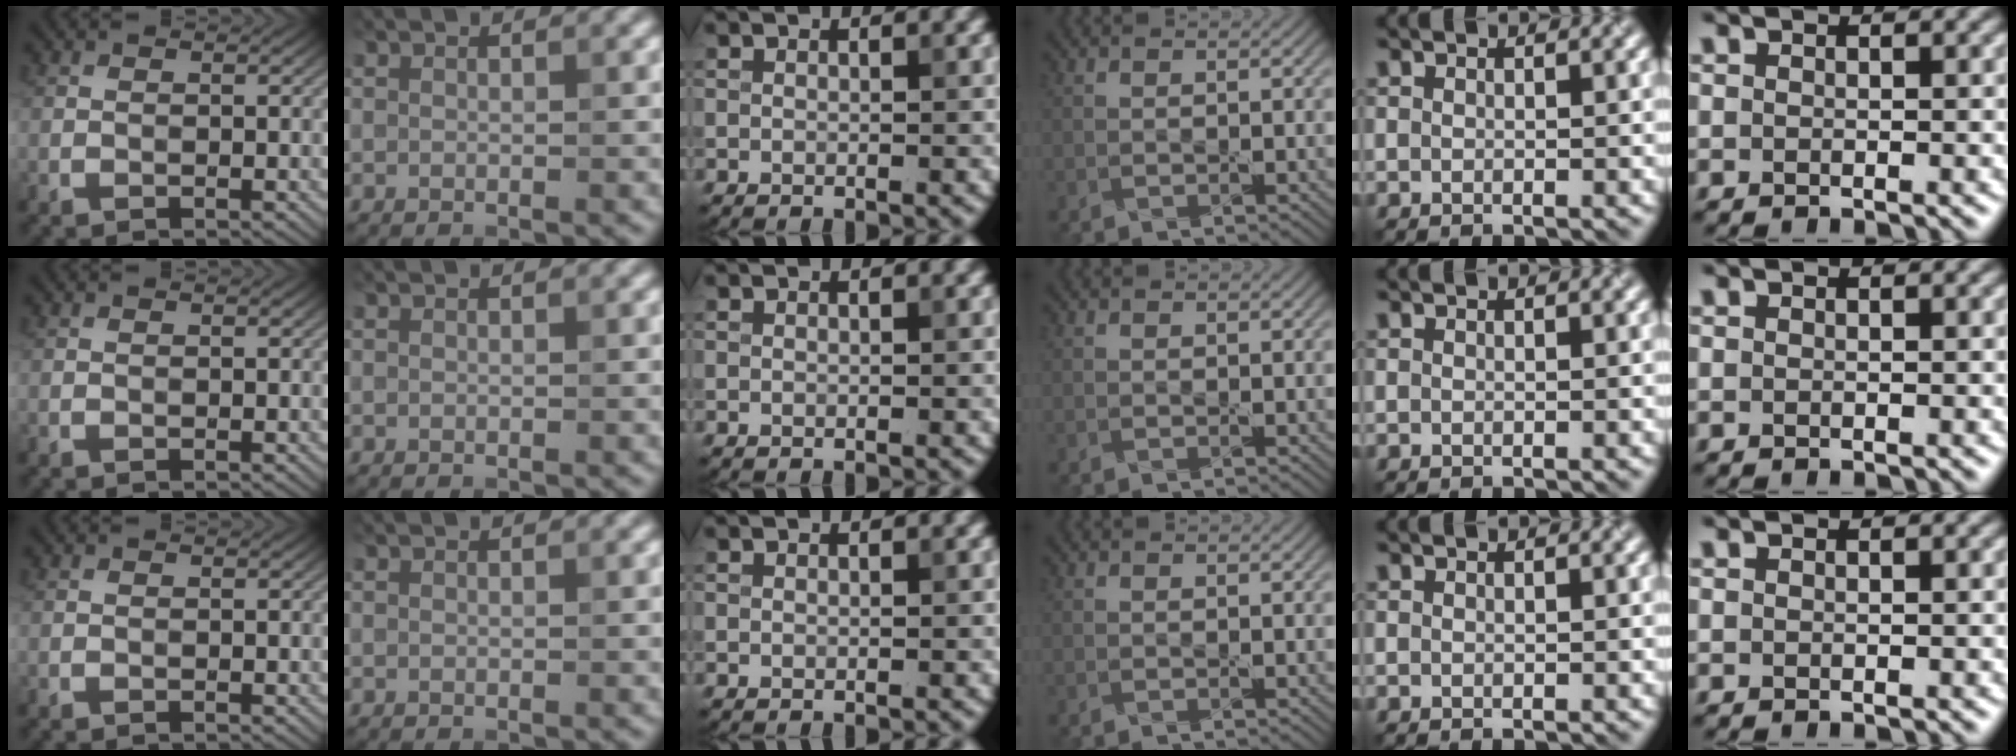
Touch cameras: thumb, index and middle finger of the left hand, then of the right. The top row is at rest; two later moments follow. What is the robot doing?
{"motion": "pour", "object": "sugar"}